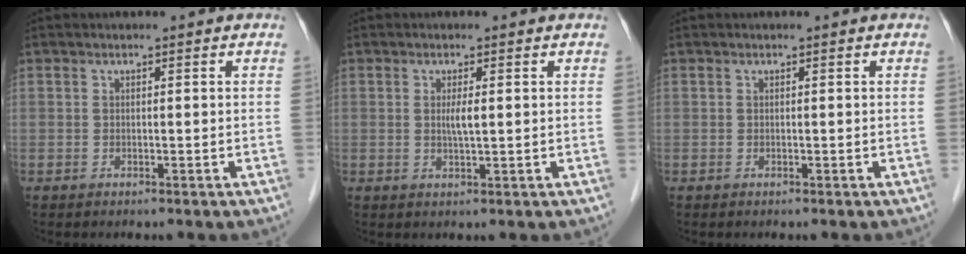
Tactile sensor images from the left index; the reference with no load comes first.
{"total": 2.1, "force": [0.2, 0.2, 2.1], "torque": [-0.041, -0.002, 0.004]}
{"total": 0.0}